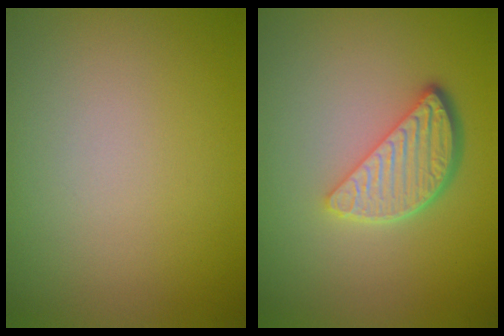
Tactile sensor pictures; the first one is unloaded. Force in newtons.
{"total": 3.9, "press": 3.2, "slide": 2.3}